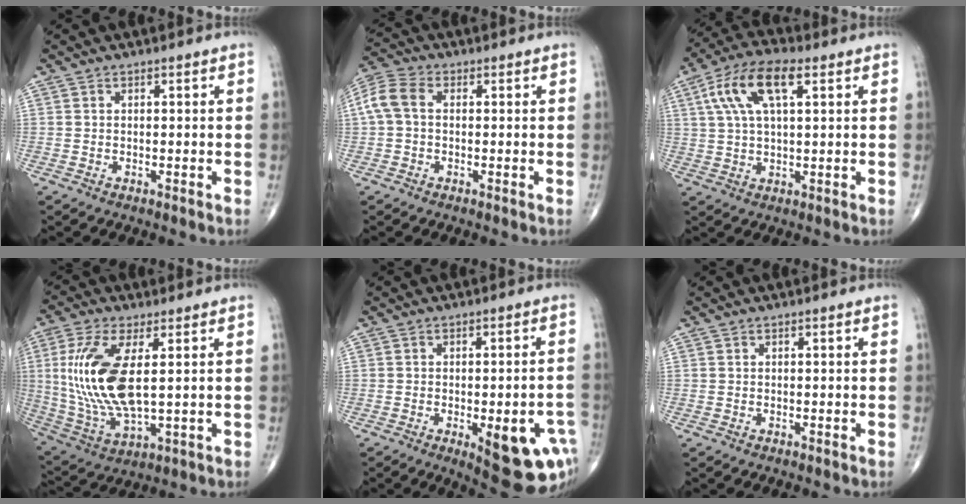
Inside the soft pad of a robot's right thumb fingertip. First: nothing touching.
{"total": 6.3, "force": [0.5, 4.3, 4.7], "torque": [-0.107, 0.021, 0.003]}
{"total": 11.8, "force": [4.3, 4.8, 9.9], "torque": [-0.199, 0.018, 0.076]}
{"total": 16.5, "force": [2.4, 6.7, 14.9], "torque": [-0.330, -0.016, 0.057]}
{"total": 14.9, "force": [-5.3, 5.6, 12.7], "torque": [-0.106, 0.018, -0.047]}
{"total": 0.0}